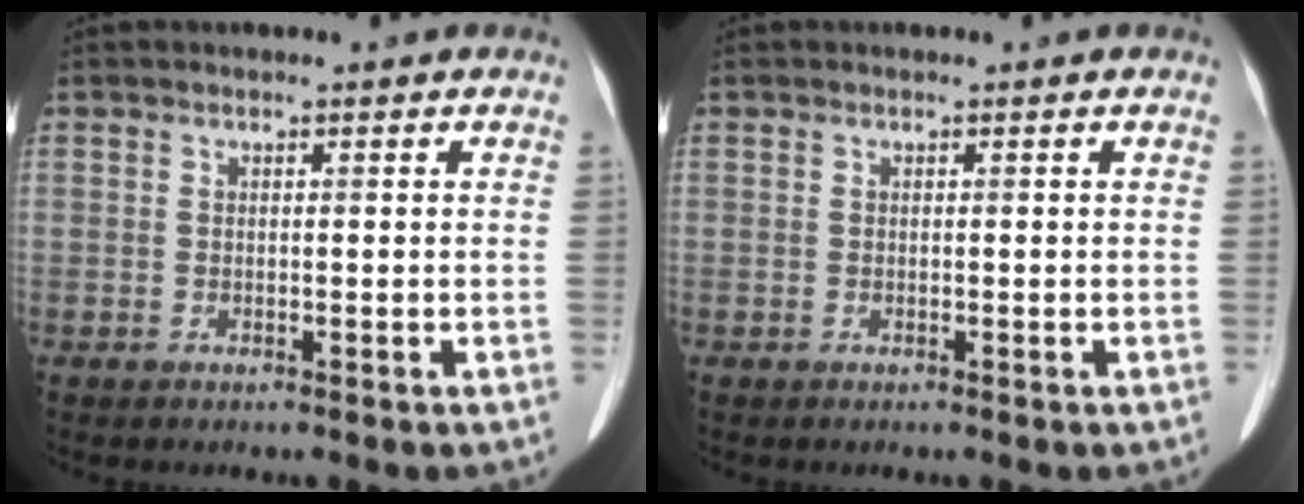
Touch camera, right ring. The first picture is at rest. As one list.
[{"total": 0.0}]